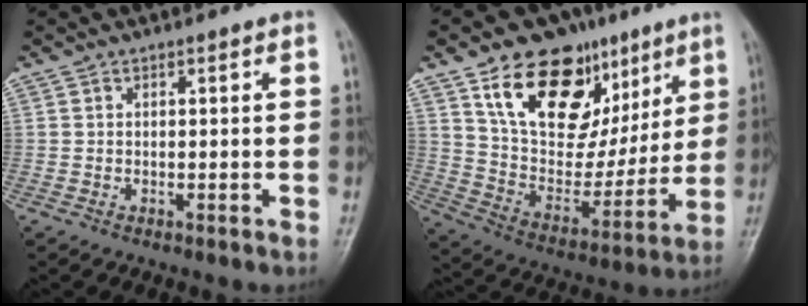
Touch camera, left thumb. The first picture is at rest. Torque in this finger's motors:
{"motor_torque": [2.27, 1.70, 1.26, -1.51, 0.43]}